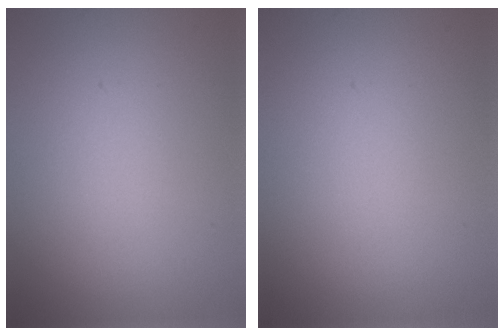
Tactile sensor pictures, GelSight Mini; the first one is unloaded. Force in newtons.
{"total": 0.0}